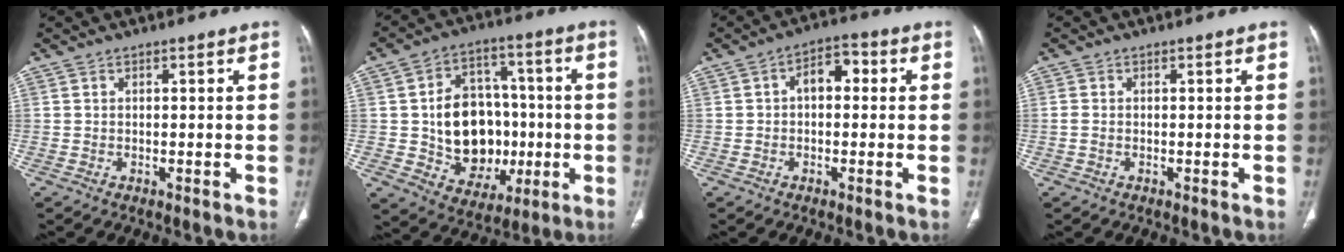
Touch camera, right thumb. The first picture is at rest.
{"total": 17.3, "force": [-1.5, 13.5, 10.6], "torque": [-0.113, 0.024, -0.006]}
{"total": 5.7, "force": [0.5, 3.6, 4.4], "torque": [-0.046, 0.022, -0.002]}
{"total": 1.3, "force": [-0.1, 0.9, 1.0], "torque": [-0.032, 0.002, -0.002]}